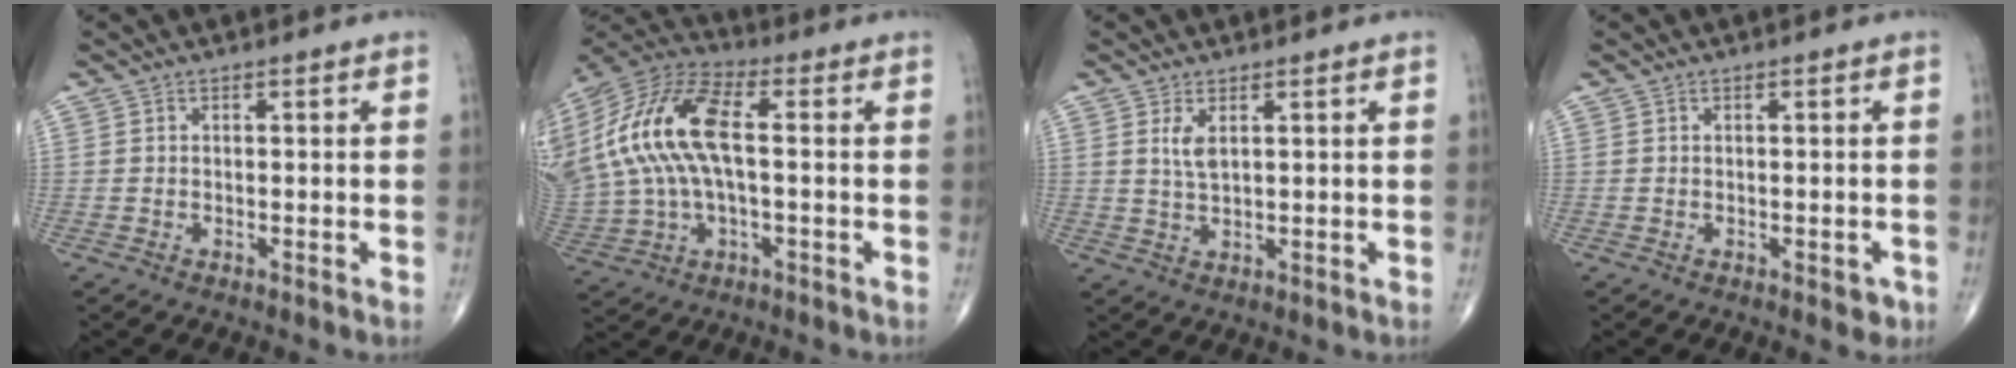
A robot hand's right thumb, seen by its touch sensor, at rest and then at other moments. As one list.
[{"total": 24.2, "force": [2.4, 12.4, 20.7], "torque": [-0.475, 0.030, 0.045]}, {"total": 3.0, "force": [1.2, 1.2, 2.5], "torque": [-0.051, -0.007, 0.031]}, {"total": 1.7, "force": [-0.7, 1.0, 1.2], "torque": [-0.003, 0.000, -0.006]}]